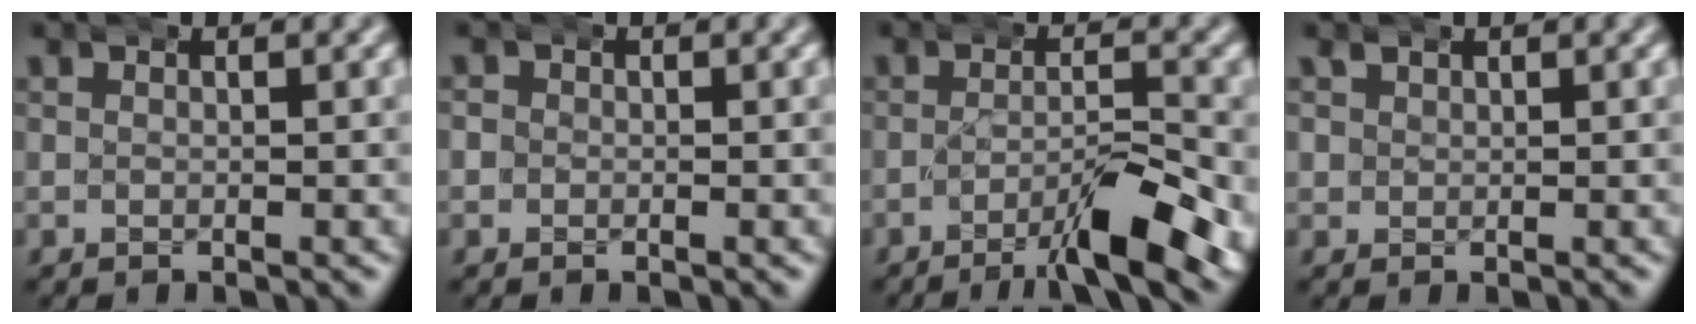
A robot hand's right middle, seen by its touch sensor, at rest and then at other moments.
{"total": 1.6, "force": [-0.1, 1.5, 0.5], "torque": [-0.013, 0.004, -0.005]}
{"total": 5.7, "force": [-2.9, 1.0, 4.9], "torque": [-0.070, -0.007, -0.048]}
{"total": 0.9, "force": [0.7, 0.6, 0.0], "torque": [-0.002, 0.000, 0.018]}